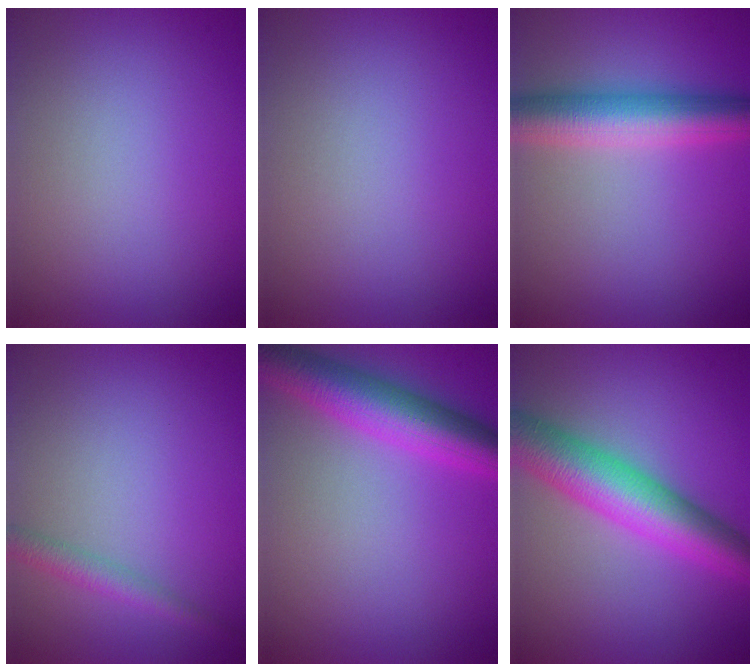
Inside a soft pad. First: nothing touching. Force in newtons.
{"total": 0.0}
{"total": 6.3, "press": 6.3, "slide": 0.2}
{"total": 2.0, "press": 2.0, "slide": 0.1}
{"total": 6.6, "press": 6.6, "slide": 0.1}
{"total": 8.0, "press": 8.0, "slide": 0.0}